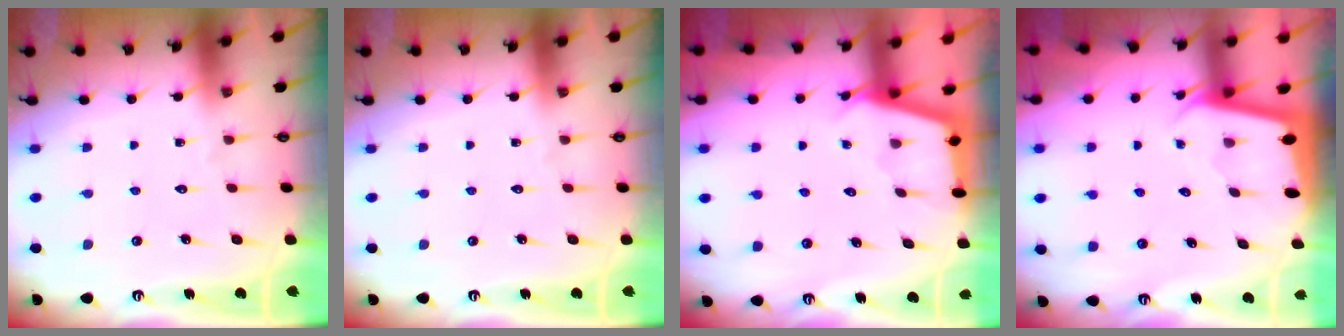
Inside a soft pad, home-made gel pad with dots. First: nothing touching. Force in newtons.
{"total": 0.0}
{"total": 2.5, "press": 2.5, "slide": 0.1}
{"total": 1.8, "press": 1.8, "slide": 0.1}